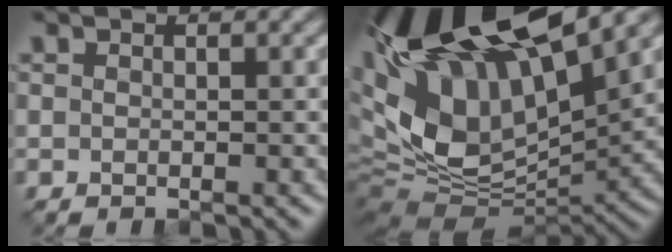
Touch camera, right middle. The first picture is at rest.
{"total": 17.0, "force": [6.3, 8.1, 13.6], "torque": [-0.245, 0.007, 0.135]}